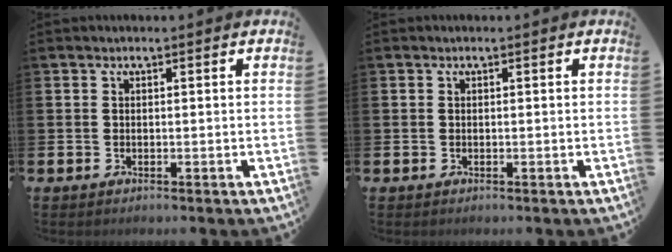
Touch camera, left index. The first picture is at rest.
{"total": 0.0}